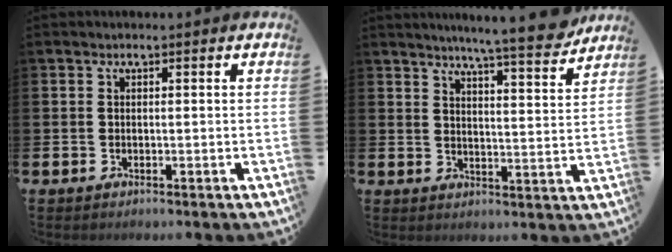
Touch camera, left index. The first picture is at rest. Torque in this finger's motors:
{"motor_torque": [0.92, -1.22, 0.26, 0.05]}